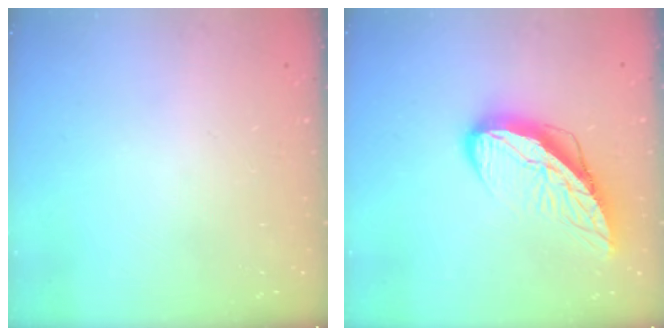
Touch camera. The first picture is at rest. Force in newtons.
{"total": 12.0, "press": 12.0, "slide": 1.2}